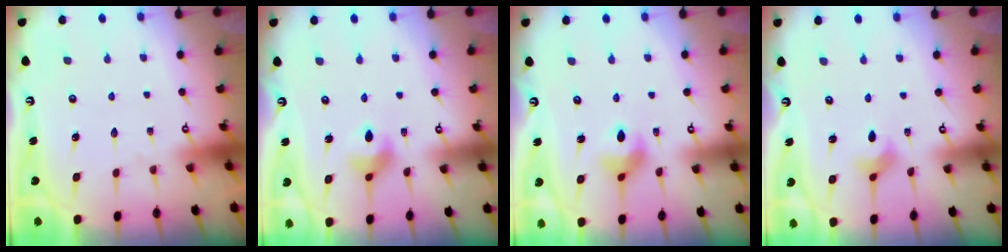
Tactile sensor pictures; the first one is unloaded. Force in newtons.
{"total": 8.0, "press": 8.0, "slide": 1.1}
{"total": 7.5, "press": 7.4, "slide": 1.4}
{"total": 2.8, "press": 2.8, "slide": 0.1}